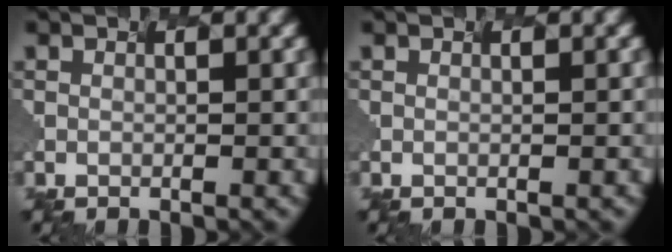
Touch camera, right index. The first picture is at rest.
{"total": 0.0}